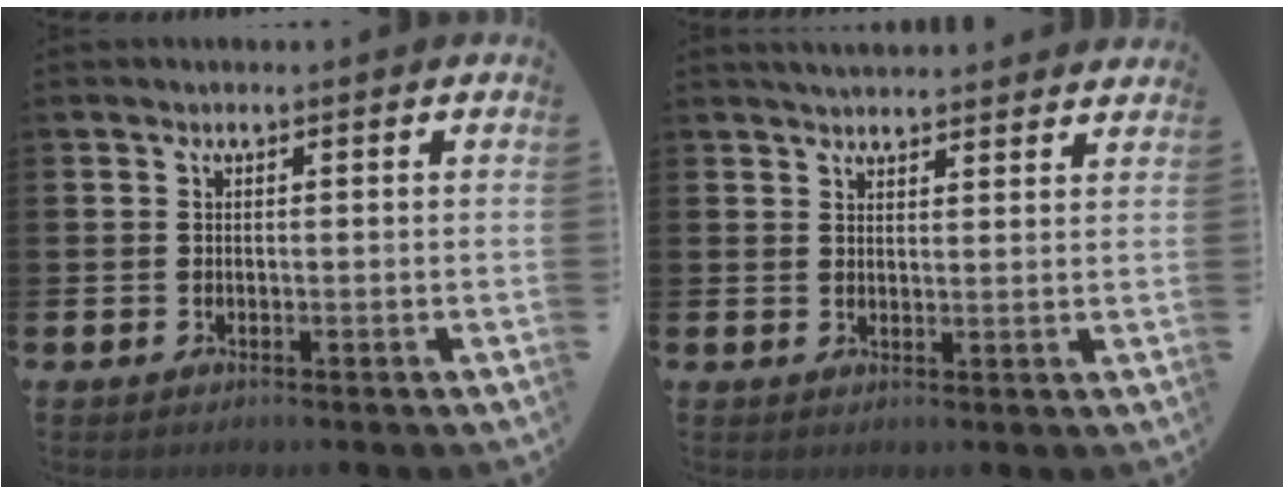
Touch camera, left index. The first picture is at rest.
{"total": 3.5, "force": [3.5, 0.2, 0.2], "torque": [-0.009, -0.018, 0.063]}